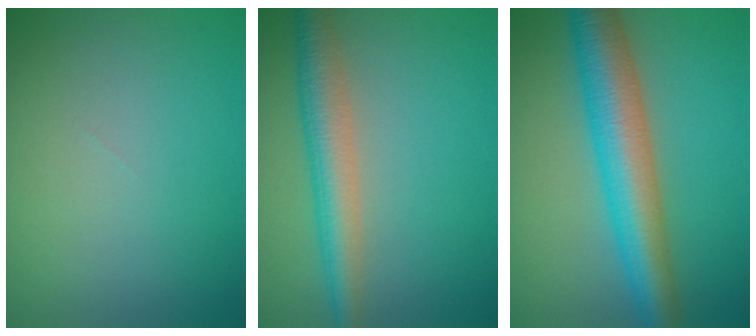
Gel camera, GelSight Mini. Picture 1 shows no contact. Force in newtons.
{"total": 4.8, "press": 4.8, "slide": 0.1}
{"total": 8.0, "press": 8.0, "slide": 0.2}